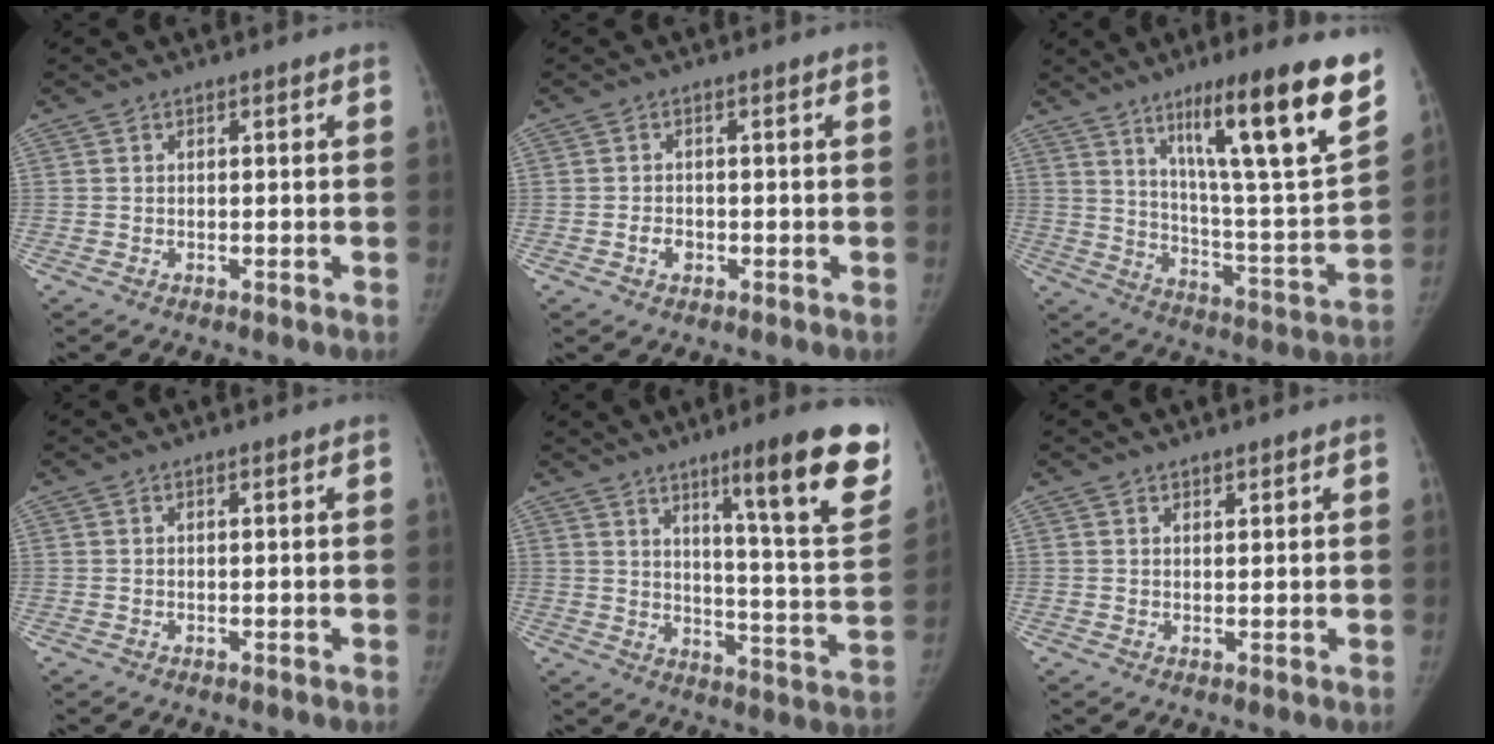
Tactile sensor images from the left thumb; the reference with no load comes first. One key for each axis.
{"total": 2.1, "fx": -0.7, "fy": 1.6, "fz": 1.2, "tx": -0.015, "ty": 0.005, "tz": -0.011}
{"total": 25.1, "fx": 14.1, "fy": 3.0, "fz": 20.6, "tx": -0.291, "ty": -0.054, "tz": 0.222}
{"total": 0.0}
{"total": 20.7, "fx": 11.7, "fy": 2.3, "fz": 16.9, "tx": -0.199, "ty": -0.063, "tz": 0.170}
{"total": 1.1, "fx": 1.0, "fy": 0.4, "fz": 0.2, "tx": 0.002, "ty": -0.007, "tz": 0.016}